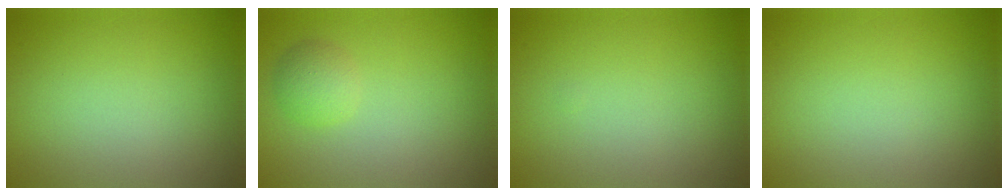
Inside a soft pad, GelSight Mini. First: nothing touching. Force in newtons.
{"total": 1.8, "press": 1.8, "slide": 0.1}
{"total": 0.0}
{"total": 0.0}